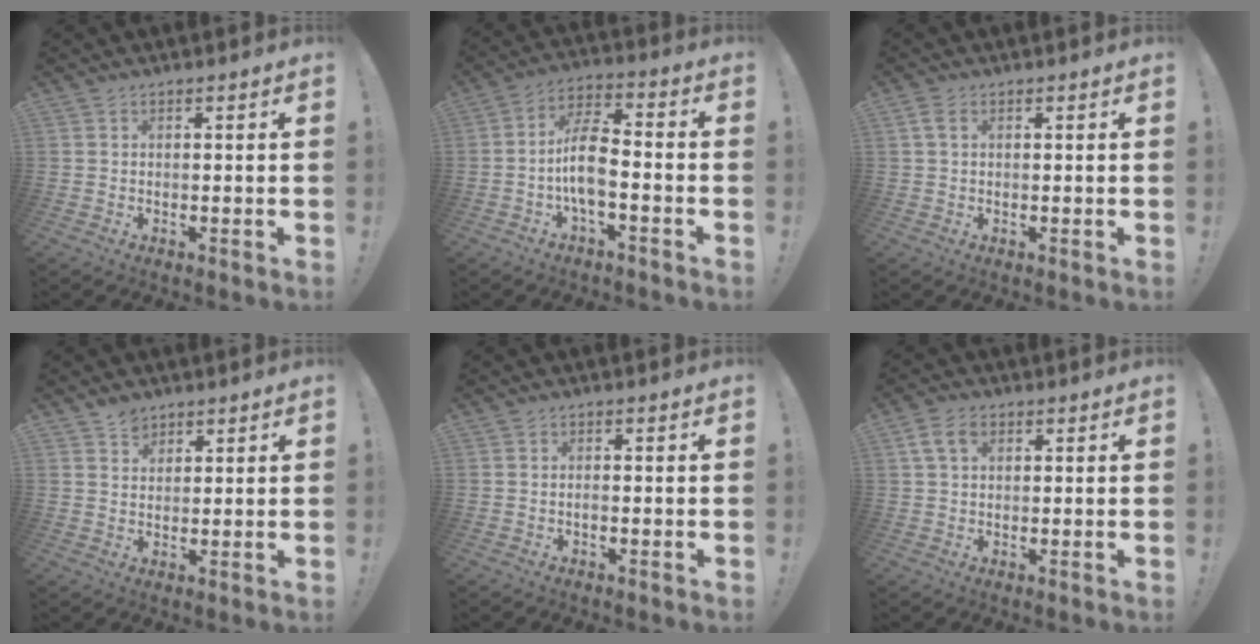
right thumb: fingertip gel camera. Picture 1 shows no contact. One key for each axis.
{"total": 11.2, "fx": -3.0, "fy": 5.1, "fz": 9.6, "tx": -0.190, "ty": 0.016, "tz": -0.058}
{"total": 2.4, "fx": 0.8, "fy": 1.4, "fz": 1.8, "tx": -0.029, "ty": 0.000, "tz": 0.014}
{"total": 3.7, "fx": 3.0, "fy": 2.2, "fz": 0.7, "tx": 0.002, "ty": -0.017, "tz": 0.052}
{"total": 0.7, "fx": -0.5, "fy": 0.1, "fz": 0.4, "tx": -0.007, "ty": 0.000, "tz": -0.010}
{"total": 5.8, "fx": 2.2, "fy": 3.8, "fz": 3.8, "tx": -0.070, "ty": 0.006, "tz": 0.045}